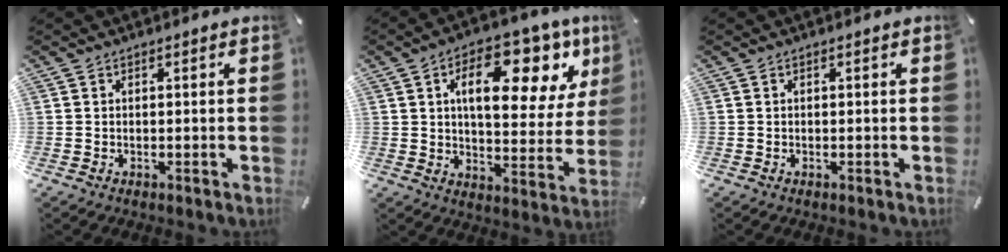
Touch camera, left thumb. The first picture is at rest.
{"total": 18.0, "force": [7.8, 9.3, 13.3], "torque": [-0.190, -0.036, 0.125]}
{"total": 0.0}